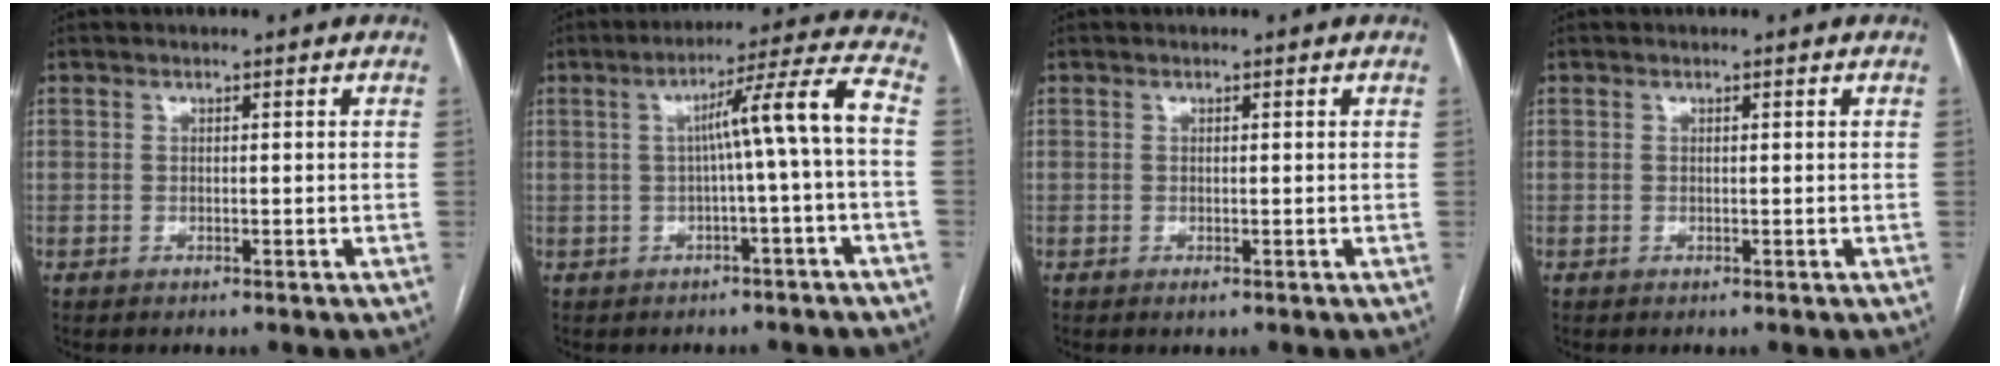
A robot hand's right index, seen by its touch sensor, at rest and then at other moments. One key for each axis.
{"total": 9.0, "fx": -0.5, "fy": -1.2, "fz": 8.9, "tx": -0.132, "ty": 0.024, "tz": -0.005}
{"total": 0.6, "fx": -0.1, "fy": 0.2, "fz": 0.6, "tx": -0.008, "ty": -0.001, "tz": 0.001}
{"total": 0.0}